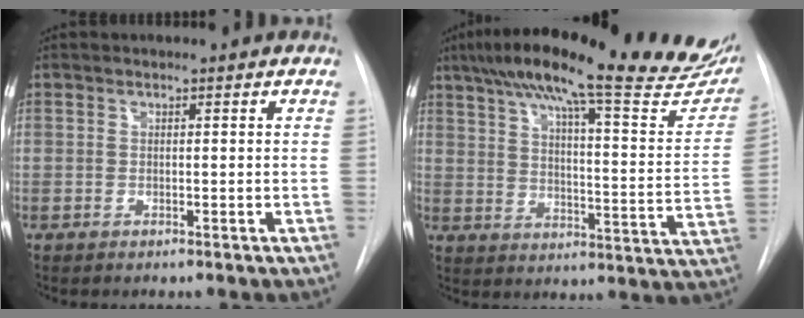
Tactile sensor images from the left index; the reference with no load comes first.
{"total": 31.3, "force": [25.1, 4.7, 18.2], "torque": [-0.247, -0.019, 0.318]}